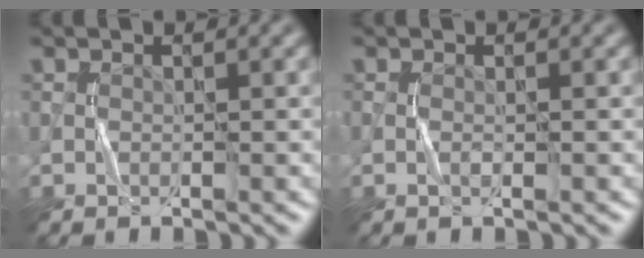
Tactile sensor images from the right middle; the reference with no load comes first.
{"total": 0.6, "force": [-0.2, 0.0, 0.6], "torque": [-0.015, 0.000, -0.005]}